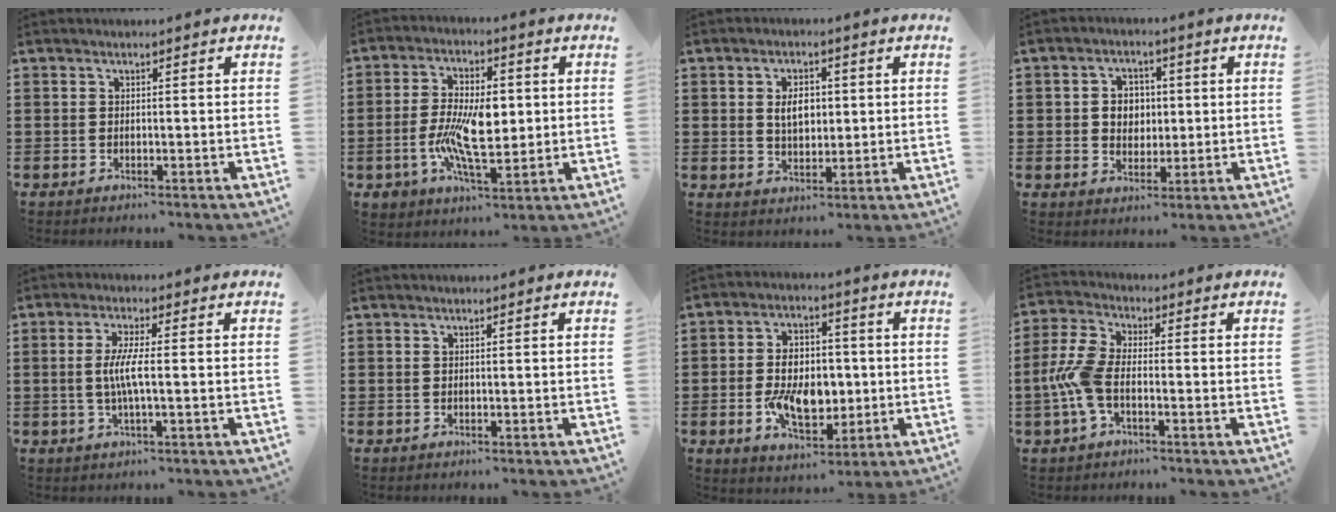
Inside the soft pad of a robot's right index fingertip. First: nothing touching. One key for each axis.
{"total": 10.7, "fx": -0.7, "fy": 5.3, "fz": 9.3, "tx": -0.186, "ty": 0.001, "tz": -0.016}
{"total": 4.4, "fx": 0.6, "fy": 2.8, "fz": 3.4, "tx": -0.056, "ty": 0.005, "tz": 0.005}
{"total": 4.4, "fx": 0.3, "fy": 4.0, "fz": 1.9, "tx": -0.045, "ty": 0.011, "tz": 0.000}
{"total": 4.5, "fx": -0.3, "fy": 0.3, "fz": 4.5, "tx": -0.095, "ty": -0.009, "tz": -0.013}
{"total": 0.0}
{"total": 9.2, "fx": -1.1, "fy": 5.7, "fz": 7.2, "tx": -0.136, "ty": 0.003, "tz": -0.024}
{"total": 7.2, "fx": -1.6, "fy": 3.4, "fz": 6.1, "tx": -0.155, "ty": -0.007, "tz": -0.037}